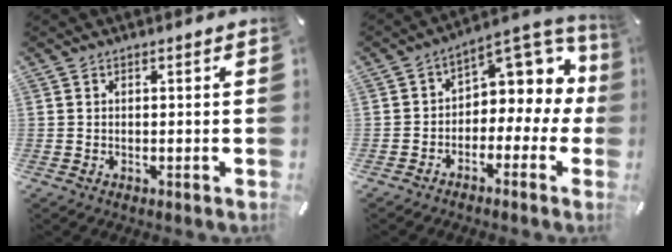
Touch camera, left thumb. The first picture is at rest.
{"total": 8.7, "force": [3.2, 6.2, 5.2], "torque": [-0.072, -0.028, 0.056]}